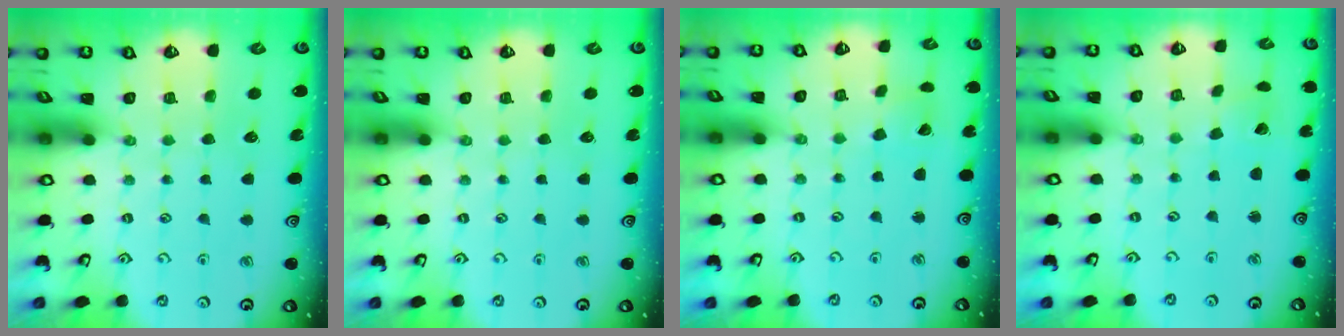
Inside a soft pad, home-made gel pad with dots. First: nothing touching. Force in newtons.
{"total": 0.0}
{"total": 1.8, "press": 1.7, "slide": 0.1}
{"total": 2.7, "press": 2.7, "slide": 0.0}